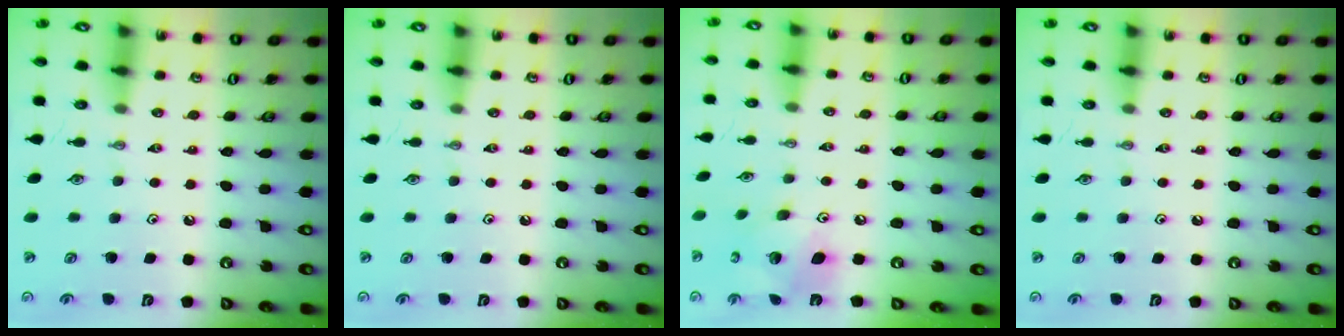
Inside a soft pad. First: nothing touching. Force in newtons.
{"total": 0.0}
{"total": 12.3, "press": 12.3, "slide": 1.2}
{"total": 0.0}